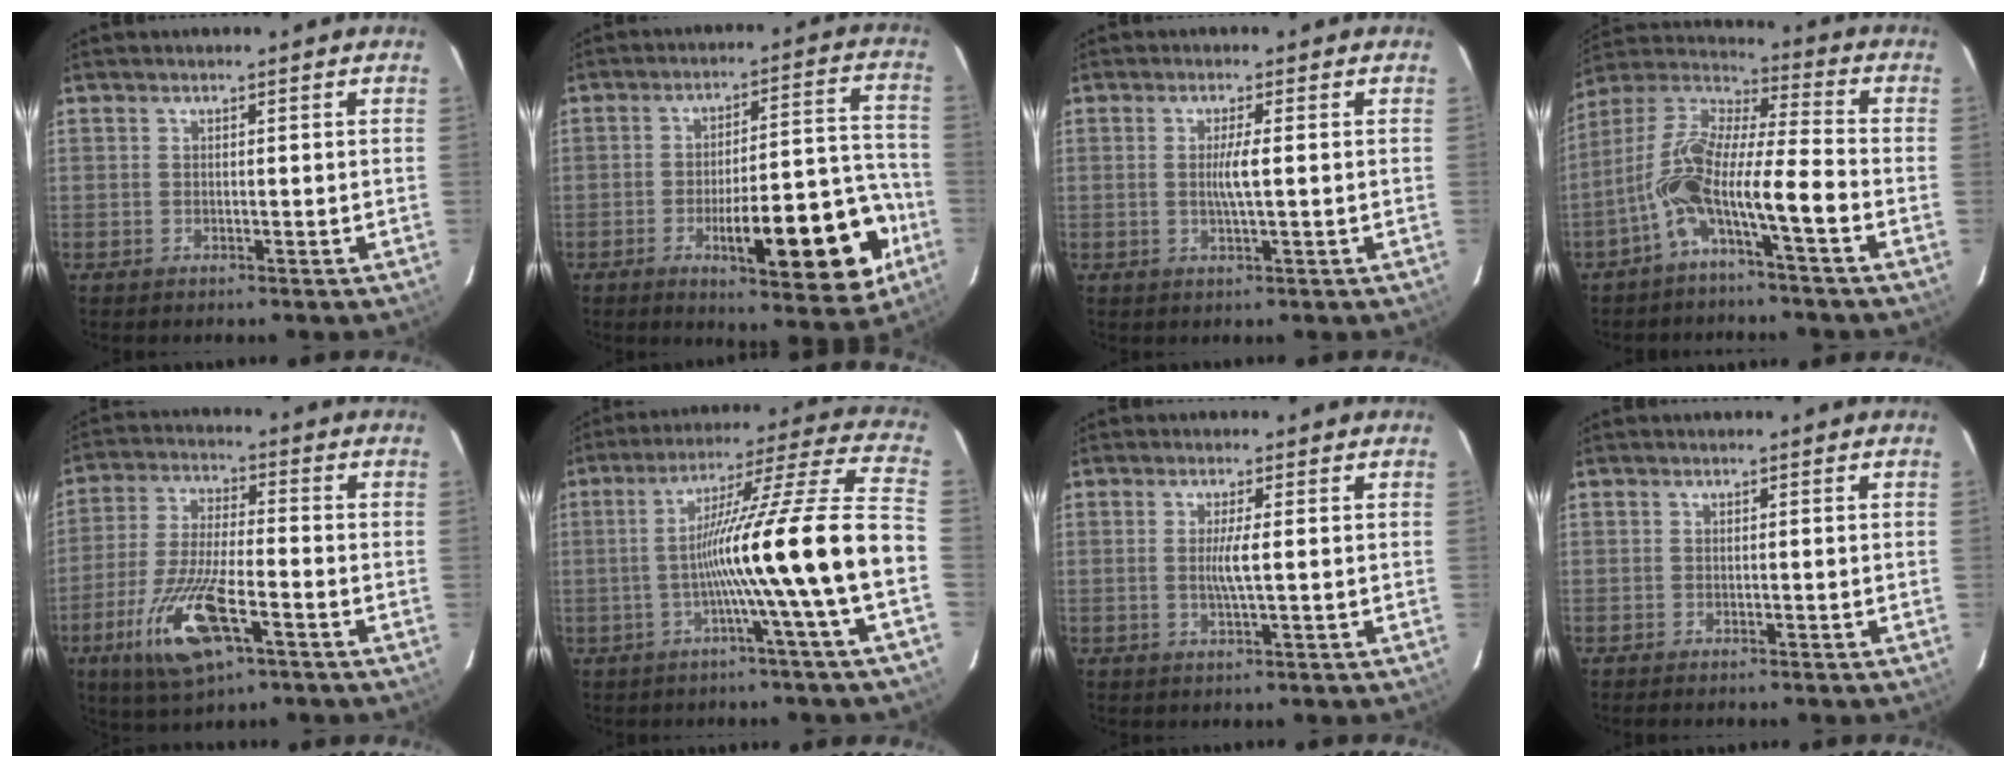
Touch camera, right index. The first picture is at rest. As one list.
[{"total": 17.7, "force": [-6.7, 4.2, 15.8], "torque": [-0.181, 0.020, -0.079]}, {"total": 3.2, "force": [0.0, -0.3, 3.2], "torque": [-0.062, -0.004, 0.000]}, {"total": 11.8, "force": [-5.2, 0.9, 10.5], "torque": [-0.213, 0.023, -0.104]}, {"total": 13.4, "force": [-6.2, 3.1, 11.5], "torque": [-0.235, -0.018, -0.108]}, {"total": 18.0, "force": [-4.3, -3.0, 17.2], "torque": [-0.266, 0.009, -0.079]}, {"total": 3.1, "force": [0.0, -0.3, 3.1], "torque": [-0.063, -0.004, 0.000]}, {"total": 1.6, "force": [-1.3, 0.0, 0.8], "torque": [-0.011, -0.002, -0.016]}]